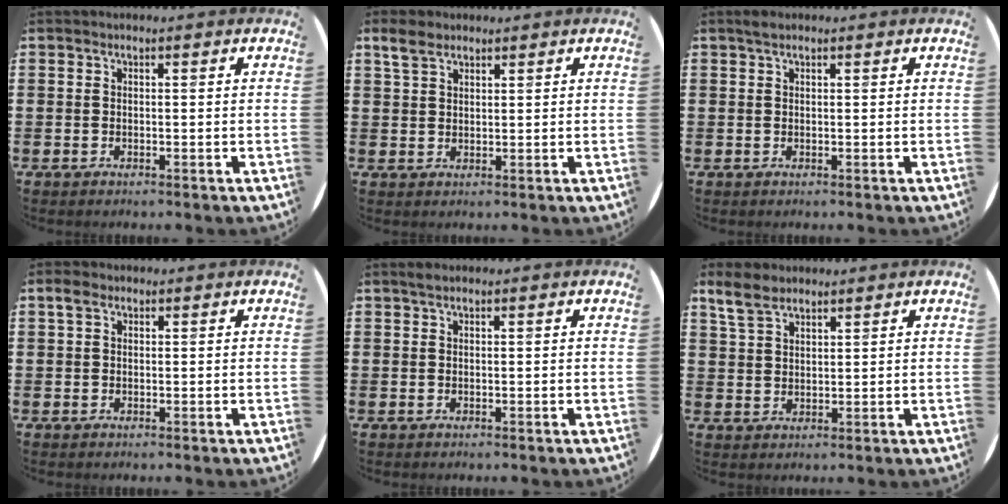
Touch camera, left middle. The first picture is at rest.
{"total": 3.3, "force": [2.5, 1.6, 1.4], "torque": [-0.023, 0.003, 0.045]}
{"total": 1.0, "force": [0.7, 0.5, 0.4], "torque": [-0.009, 0.006, 0.012]}
{"total": 1.6, "force": [1.0, 1.0, 0.8], "torque": [-0.009, 0.004, 0.016]}
{"total": 0.8, "force": [0.6, 0.3, 0.4], "torque": [-0.007, 0.004, 0.010]}
{"total": 4.7, "force": [3.7, 2.1, 1.9], "torque": [-0.046, 0.001, 0.071]}